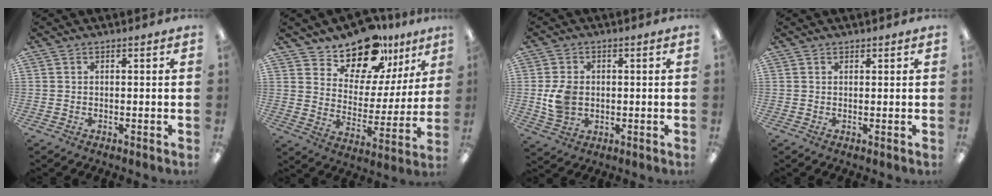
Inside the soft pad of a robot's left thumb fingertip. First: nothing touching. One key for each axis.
{"total": 15.8, "fx": 13.3, "fy": 7.2, "fz": 4.6, "tx": -0.079, "ty": -0.108, "tz": 0.241}
{"total": 7.6, "fx": 0.1, "fy": 5.9, "fz": 4.8, "tx": -0.091, "ty": 0.002, "tz": 0.002}
{"total": 1.1, "fx": 0.9, "fy": 0.6, "fz": 0.0, "tx": 0.000, "ty": 0.001, "tz": 0.016}